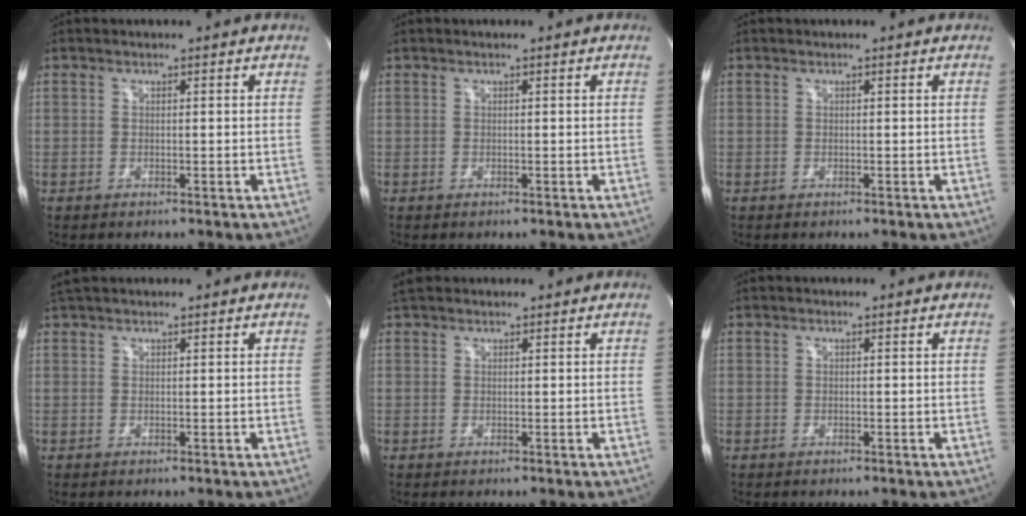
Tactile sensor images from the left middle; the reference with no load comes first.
{"total": 0.0}
{"total": 0.0}
{"total": 2.3, "force": [2.1, 0.3, 0.9], "torque": [-0.022, 0.027, 0.043]}
{"total": 2.1, "force": [1.8, 0.9, 0.4], "torque": [-0.015, 0.023, 0.032]}
{"total": 0.0}